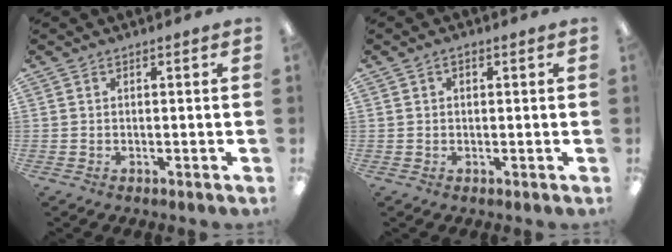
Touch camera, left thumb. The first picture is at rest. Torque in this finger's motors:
{"motor_torque": [0.00, -0.10, -0.18, 0.33, 0.07]}